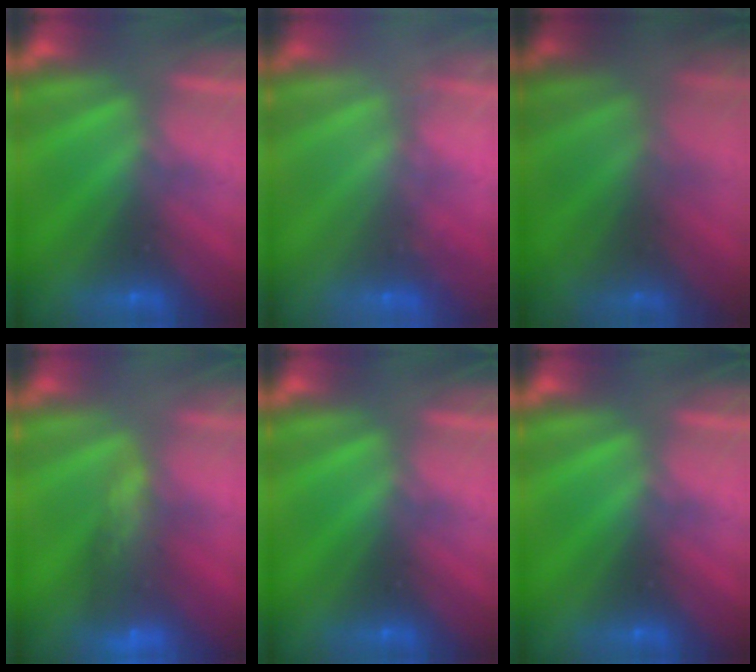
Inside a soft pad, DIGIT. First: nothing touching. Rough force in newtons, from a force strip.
{"total": 2.6}
{"total": 7.8}
{"total": 9.4}
{"total": 0.0}
{"total": 0.0}